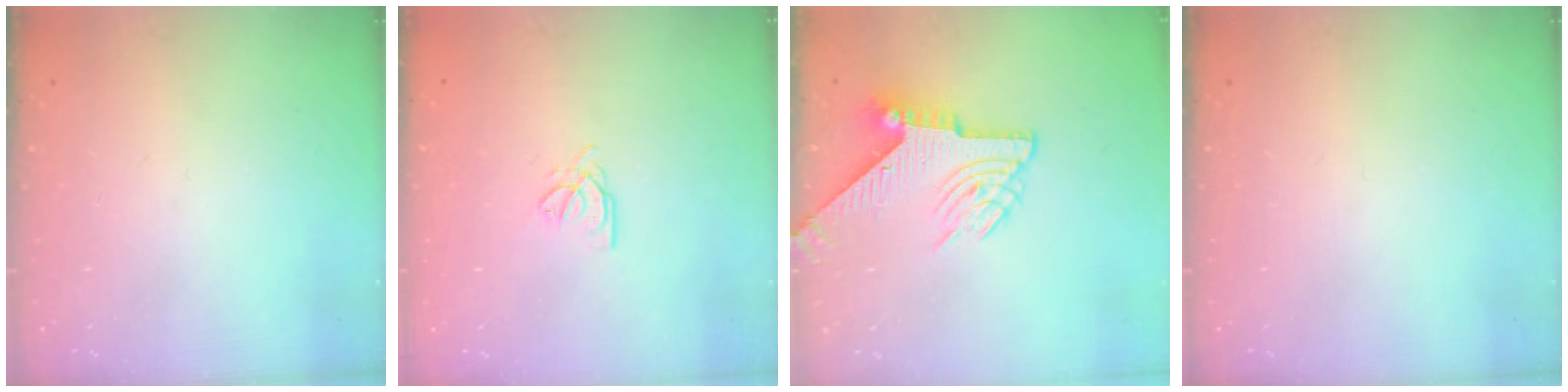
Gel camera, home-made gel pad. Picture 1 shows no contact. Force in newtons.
{"total": 2.6, "press": 2.6, "slide": 0.1}
{"total": 9.2, "press": 9.2, "slide": 0.7}
{"total": 0.0}